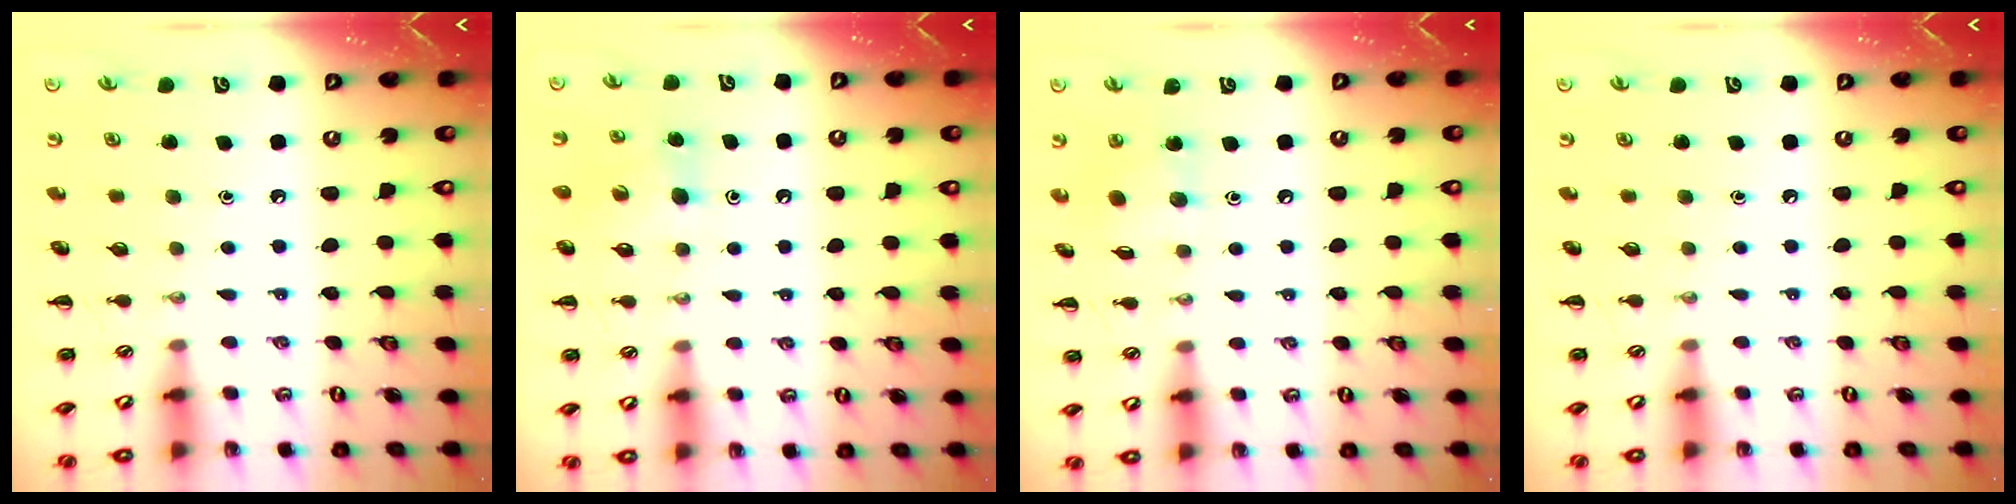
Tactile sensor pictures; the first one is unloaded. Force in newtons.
{"total": 5.4, "press": 5.2, "slide": 1.4}
{"total": 6.3, "press": 6.2, "slide": 0.7}
{"total": 0.0}